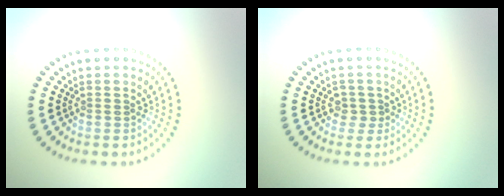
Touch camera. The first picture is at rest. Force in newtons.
{"total": 1.3, "press": 1.0, "slide": 0.9}